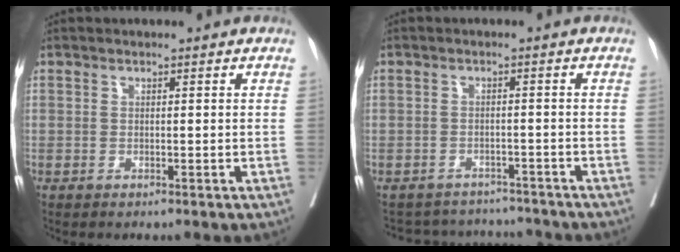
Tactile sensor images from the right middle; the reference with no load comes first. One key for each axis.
{"total": 7.9, "fx": -7.3, "fy": 2.8, "fz": -0.2, "tx": 0.006, "ty": 0.020, "tz": -0.093}